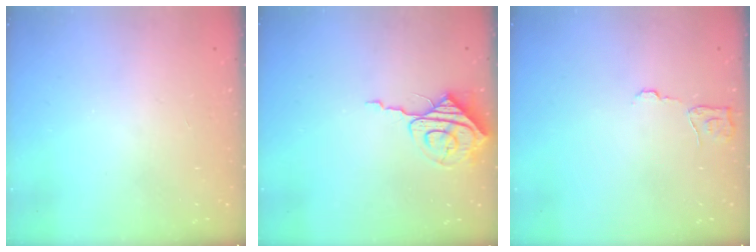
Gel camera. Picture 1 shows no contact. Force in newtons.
{"total": 10.0, "press": 10.0, "slide": 1.0}
{"total": 5.2, "press": 5.2, "slide": 0.4}